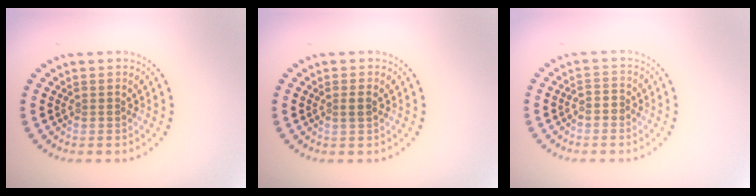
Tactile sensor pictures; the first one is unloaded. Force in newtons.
{"total": 1.0, "press": 1.0, "slide": 0.4}
{"total": 1.5, "press": 1.2, "slide": 0.8}